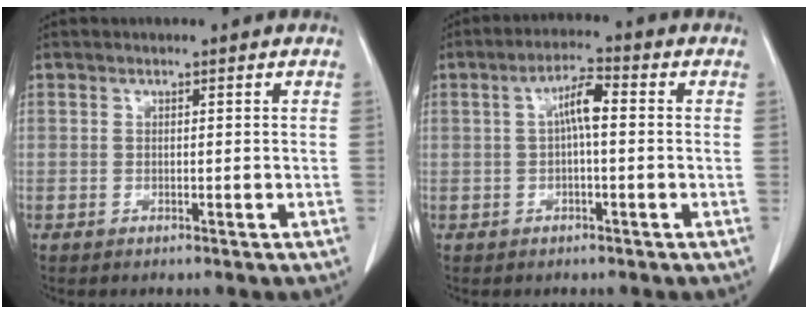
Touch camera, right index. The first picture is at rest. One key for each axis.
{"total": 4.5, "fx": 0.4, "fy": 0.9, "fz": 4.4, "tx": -0.078, "ty": 0.015, "tz": 0.004}